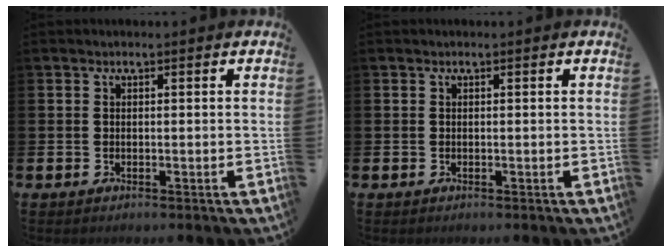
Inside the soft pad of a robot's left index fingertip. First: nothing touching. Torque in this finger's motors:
{"motor_torque": [-0.04, 0.05, -0.01, -0.01]}